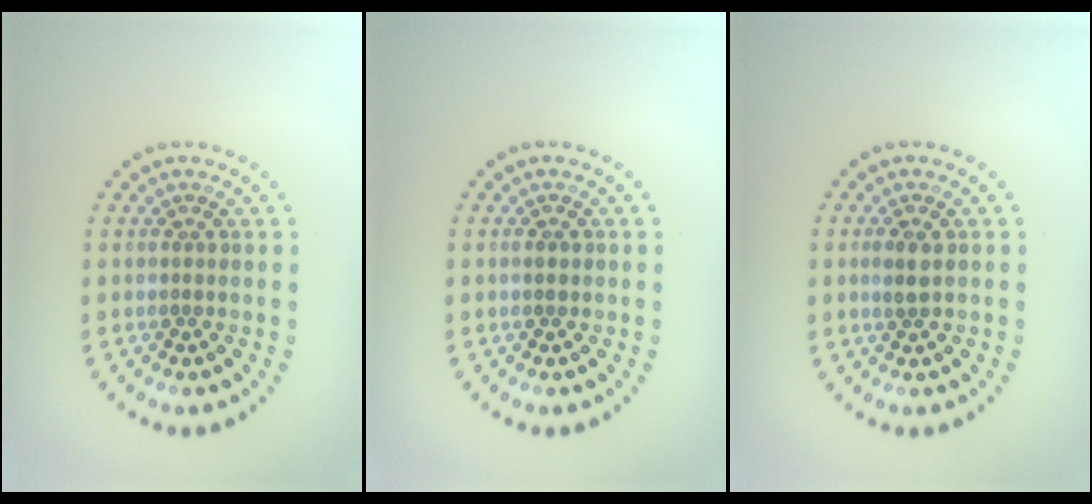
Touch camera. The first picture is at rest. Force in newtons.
{"total": 0.9, "press": 0.9, "slide": 0.3}
{"total": 1.3, "press": 1.2, "slide": 0.5}